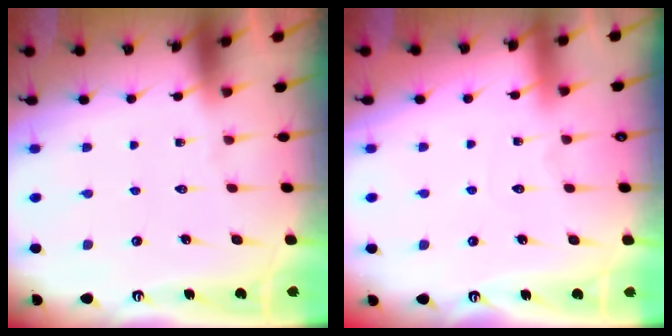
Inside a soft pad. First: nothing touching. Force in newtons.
{"total": 3.2, "press": 3.2, "slide": 0.3}